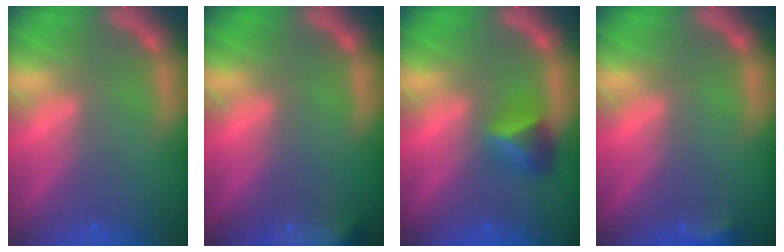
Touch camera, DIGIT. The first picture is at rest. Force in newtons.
{"total": 9.9}
{"total": 2.9}
{"total": 1.9}